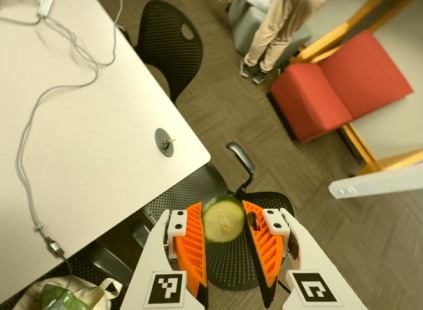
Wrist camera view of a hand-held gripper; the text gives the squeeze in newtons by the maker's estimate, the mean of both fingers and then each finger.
{"total": 9.2, "left": 9.9, "right": 8.5}